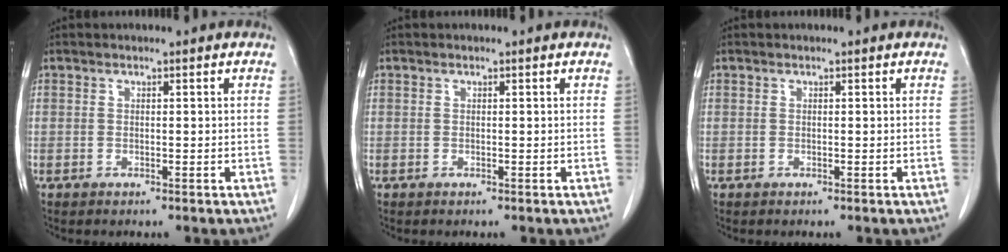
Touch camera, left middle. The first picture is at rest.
{"total": 0.0}
{"total": 0.0}